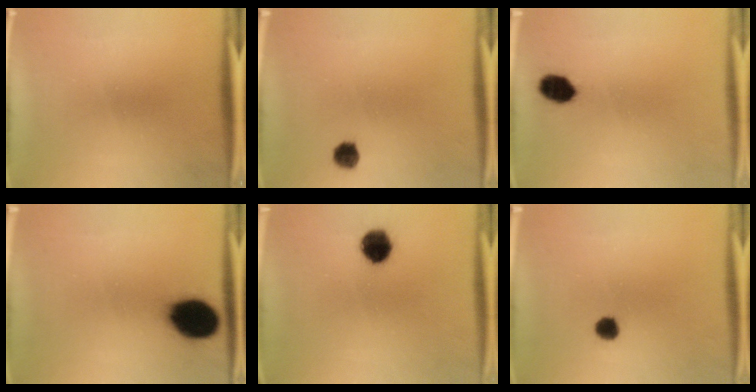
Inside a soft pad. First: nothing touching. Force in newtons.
{"total": 3.0}
{"total": 5.8}
{"total": 13.2}
{"total": 6.9}
{"total": 3.0}